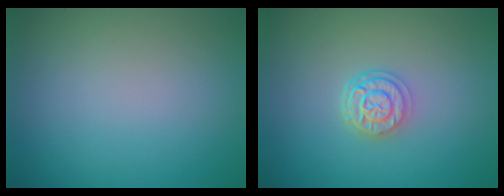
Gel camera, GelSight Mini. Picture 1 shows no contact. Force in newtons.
{"total": 2.6, "press": 2.1, "slide": 1.5}